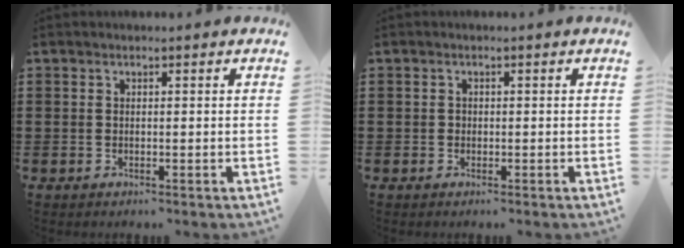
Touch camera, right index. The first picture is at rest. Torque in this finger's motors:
{"motor_torque": [0.20, -0.20, 0.00, 0.00]}